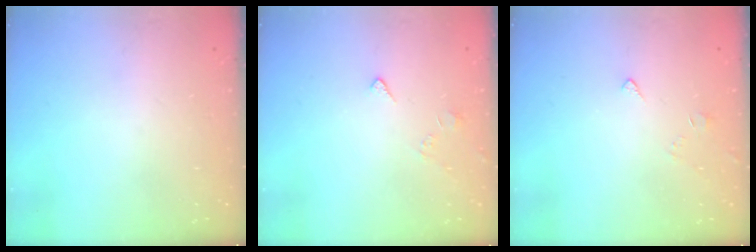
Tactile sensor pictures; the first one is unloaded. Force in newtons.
{"total": 2.8, "press": 2.8, "slide": 0.5}
{"total": 2.5, "press": 2.4, "slide": 0.6}